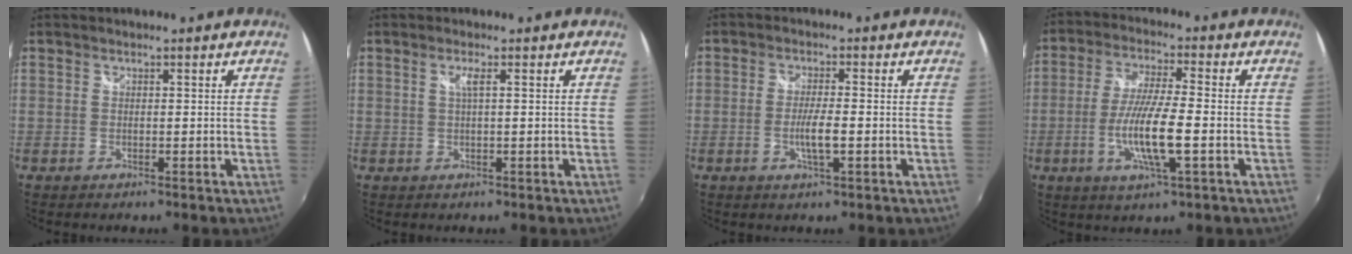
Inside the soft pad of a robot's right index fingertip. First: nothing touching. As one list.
[{"total": 1.7, "force": [0.3, -0.3, 1.7], "torque": [-0.030, -0.001, 0.004]}, {"total": 4.2, "force": [-1.2, 0.4, 4.0], "torque": [-0.076, -0.006, -0.021]}, {"total": 10.5, "force": [-2.9, 1.2, 10.0], "torque": [-0.196, -0.011, -0.055]}]